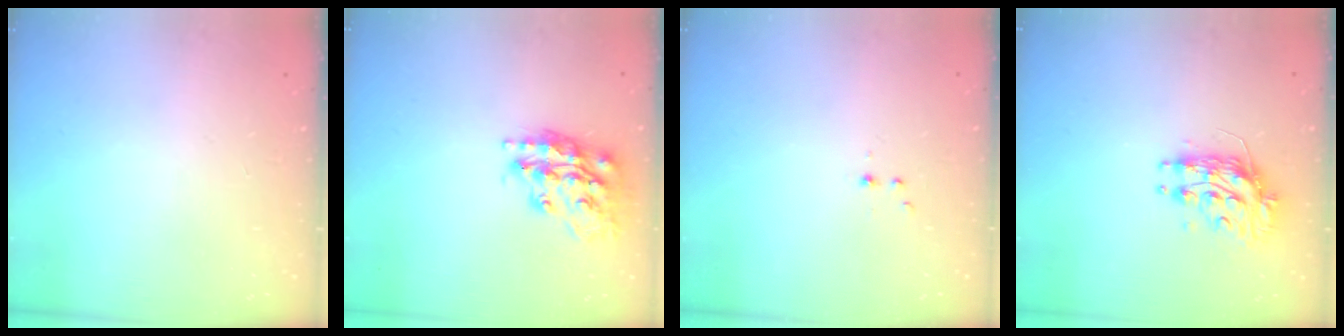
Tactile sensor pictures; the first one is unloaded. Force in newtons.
{"total": 18.1, "press": 18.0, "slide": 1.4}
{"total": 2.2, "press": 1.9, "slide": 1.2}
{"total": 9.2, "press": 9.2, "slide": 0.7}